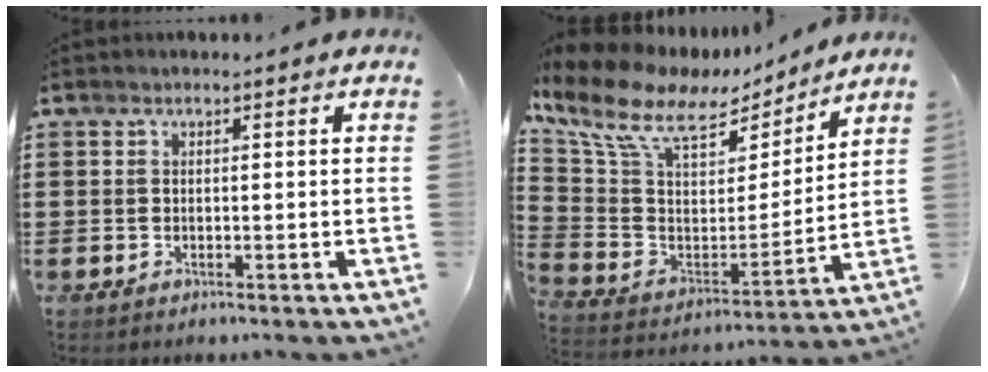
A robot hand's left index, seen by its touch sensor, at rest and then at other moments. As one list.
[{"total": 10.3, "force": [6.7, 5.1, 6.0], "torque": [-0.146, -0.032, 0.118]}]